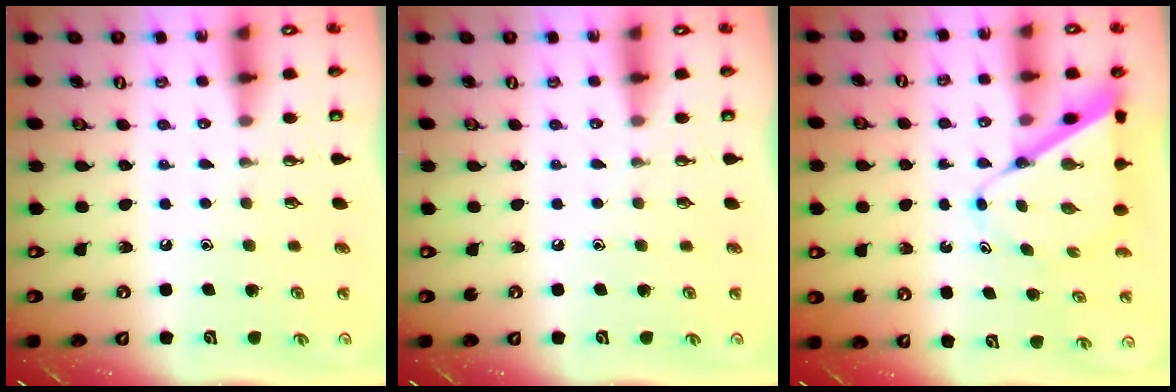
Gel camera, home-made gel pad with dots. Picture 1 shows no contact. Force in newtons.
{"total": 0.0}
{"total": 8.7, "press": 8.7, "slide": 0.7}